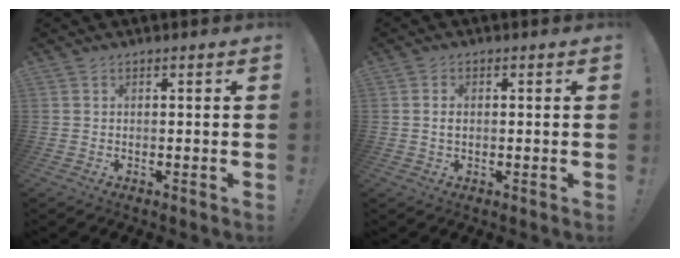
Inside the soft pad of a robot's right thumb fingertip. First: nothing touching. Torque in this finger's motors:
{"motor_torque": [-0.30, 0.12, -0.18, 0.13, -0.07]}